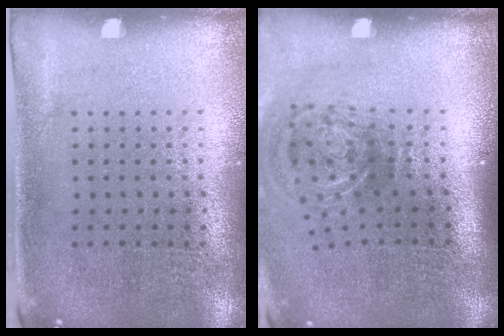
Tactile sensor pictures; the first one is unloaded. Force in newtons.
{"total": 2.2, "press": 1.4, "slide": 1.7}